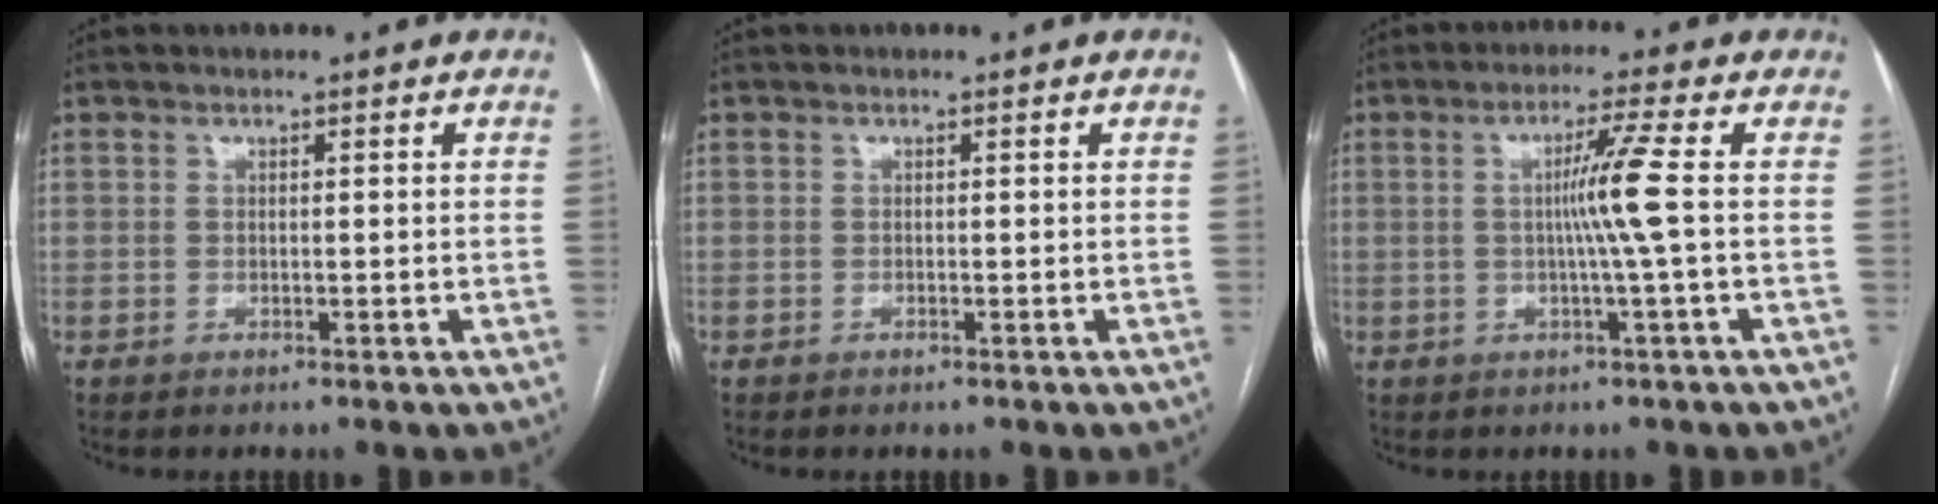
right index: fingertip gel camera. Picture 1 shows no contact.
{"total": 0.0}
{"total": 6.0, "force": [0.1, -1.8, 5.8], "torque": [-0.103, 0.001, 0.004]}